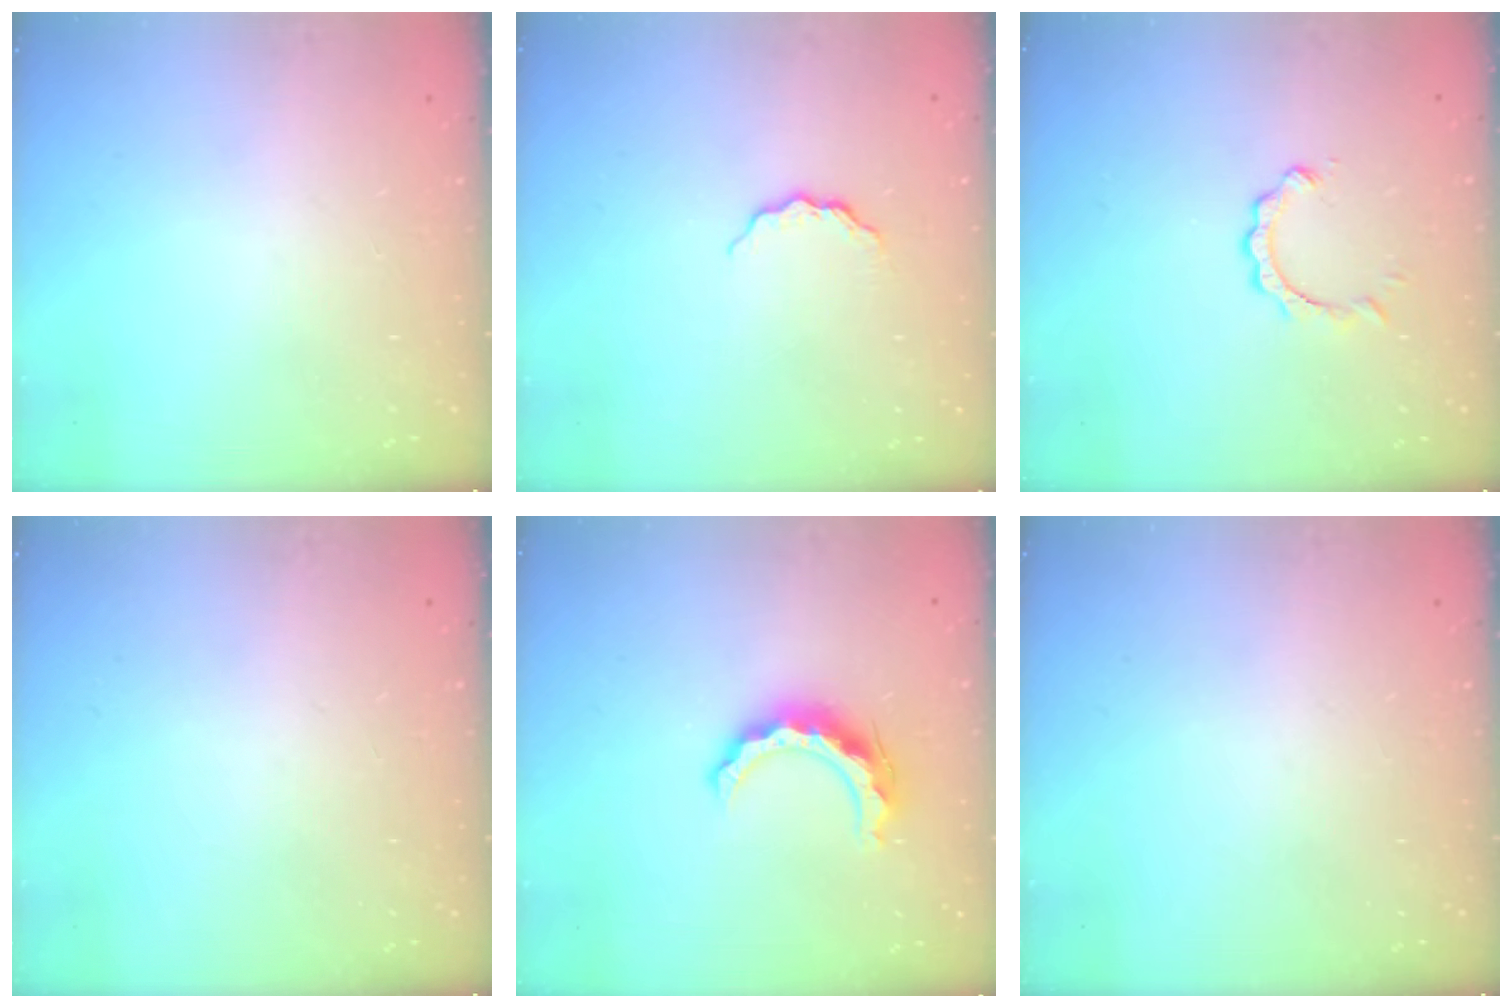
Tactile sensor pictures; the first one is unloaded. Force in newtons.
{"total": 6.9, "press": 6.8, "slide": 0.7}
{"total": 2.1, "press": 2.1, "slide": 0.2}
{"total": 0.0}
{"total": 10.4, "press": 10.4, "slide": 0.6}
{"total": 0.0}